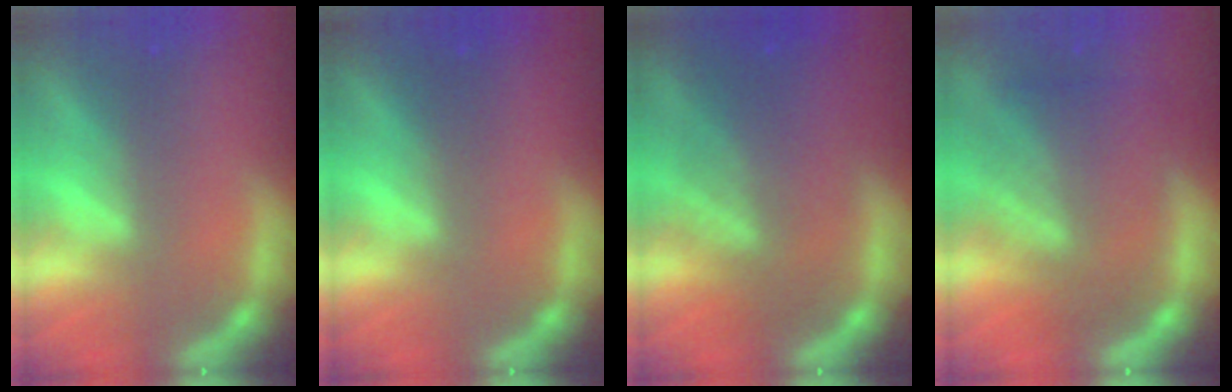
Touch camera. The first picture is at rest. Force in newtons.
{"total": 0.9}
{"total": 9.1}
{"total": 9.1}